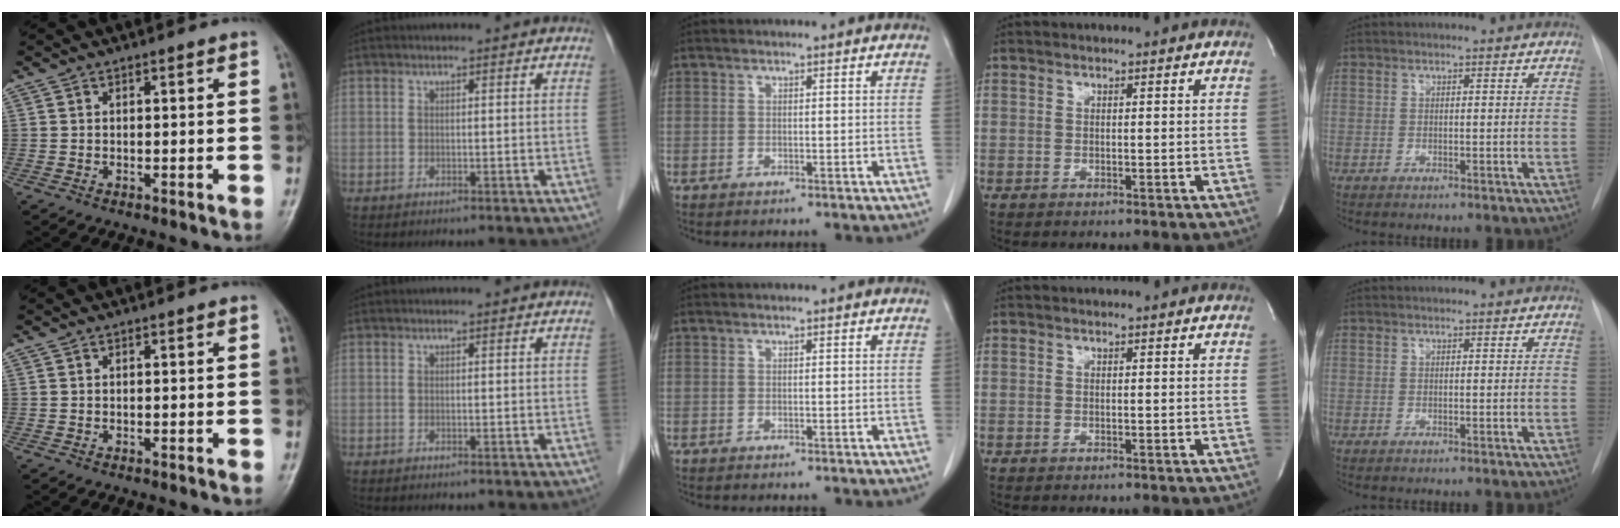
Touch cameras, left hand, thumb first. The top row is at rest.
{}